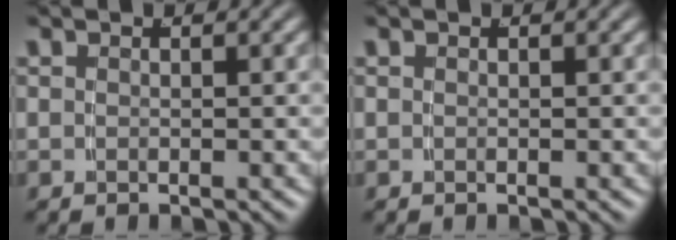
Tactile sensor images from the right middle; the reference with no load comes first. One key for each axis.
{"total": 0.0}